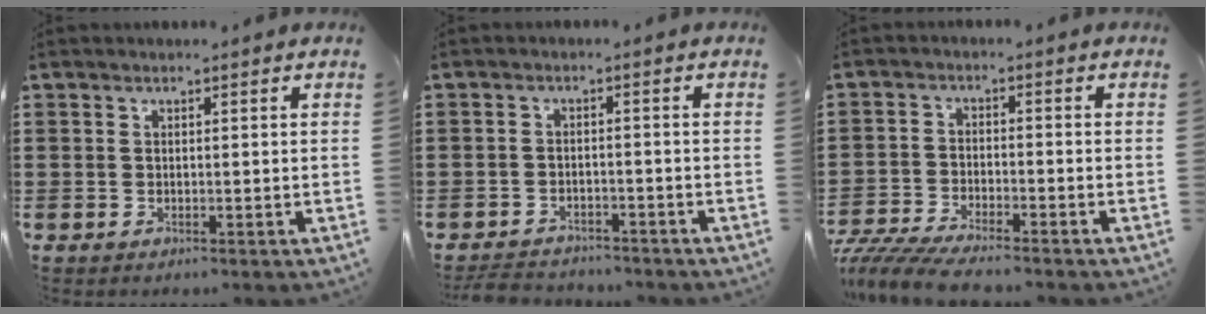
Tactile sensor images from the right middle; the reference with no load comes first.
{"total": 3.0, "force": [-3.0, 0.5, 0.1], "torque": [-0.007, -0.001, -0.062]}
{"total": 5.6, "force": [-5.3, 0.2, 1.5], "torque": [-0.044, -0.010, -0.106]}